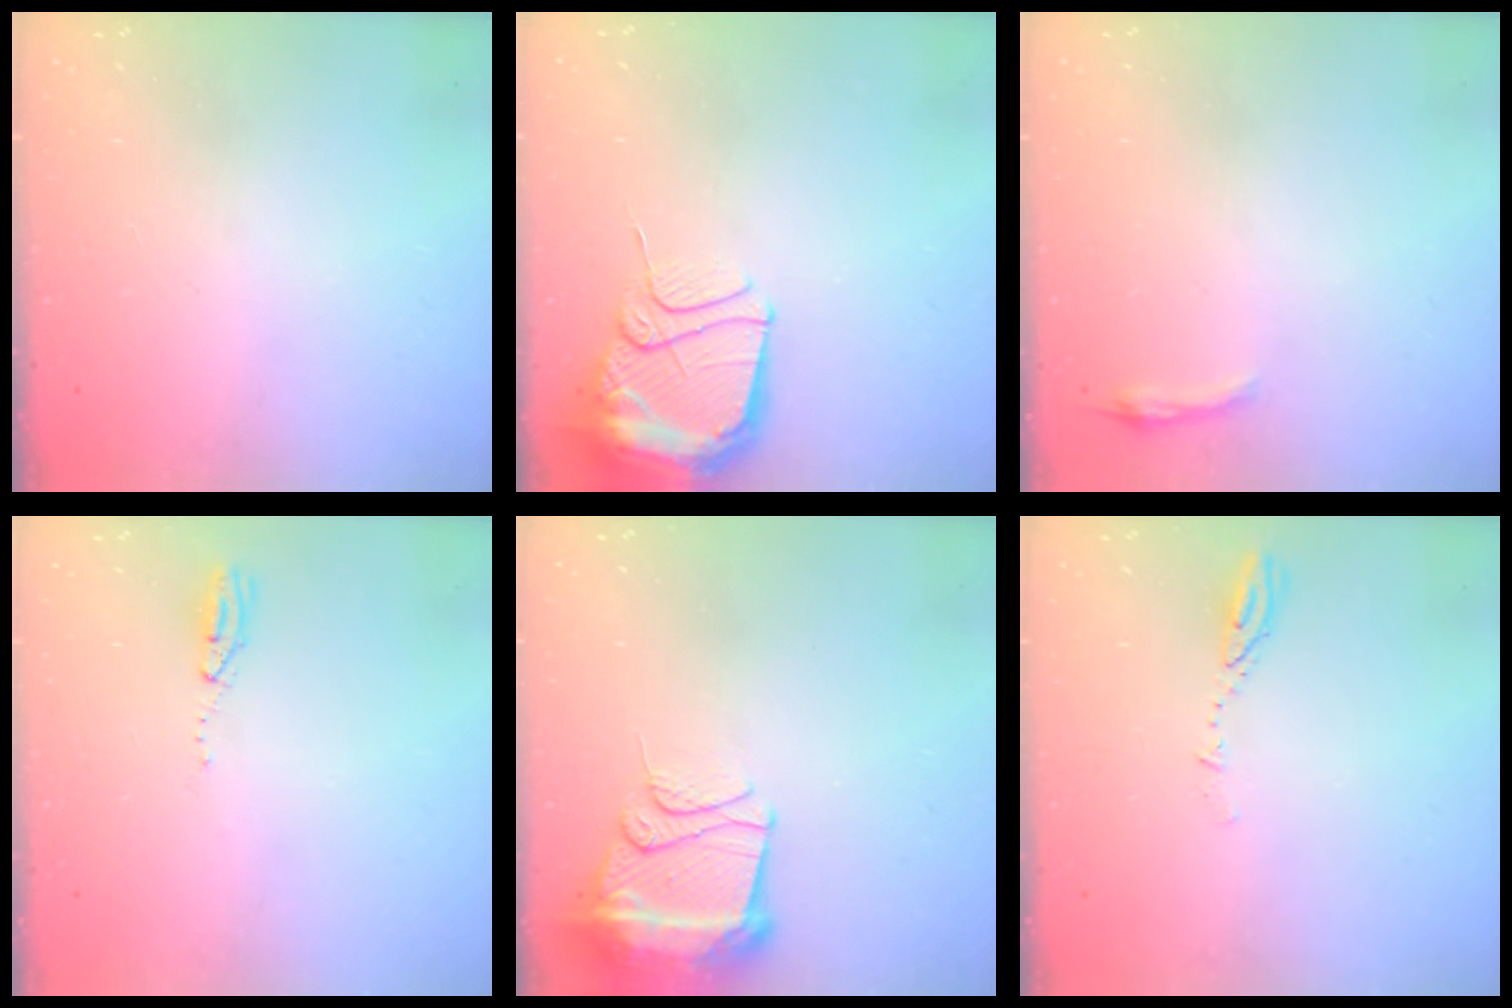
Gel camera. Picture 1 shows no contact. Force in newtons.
{"total": 13.3, "press": 13.2, "slide": 1.4}
{"total": 3.1, "press": 3.0, "slide": 0.7}
{"total": 14.6, "press": 5.0, "slide": 13.7}
{"total": 13.1, "press": 13.1, "slide": 1.4}
{"total": 3.5, "press": 3.4, "slide": 0.3}